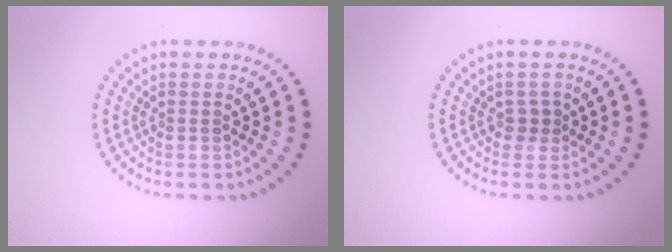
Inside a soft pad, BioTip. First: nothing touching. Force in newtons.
{"total": 1.1, "press": 0.8, "slide": 0.7}